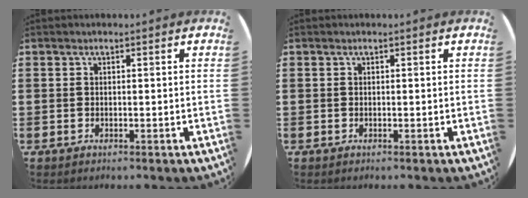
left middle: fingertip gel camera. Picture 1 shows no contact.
{"total": 0.0}